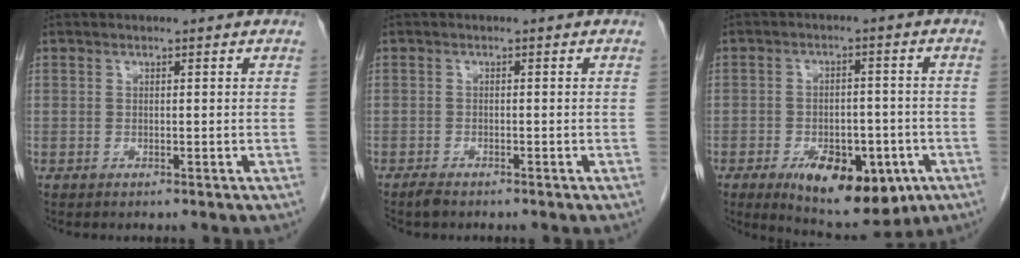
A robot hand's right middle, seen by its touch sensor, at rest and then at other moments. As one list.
[{"total": 1.4, "force": [-1.2, 0.4, 0.5], "torque": [-0.018, -0.003, -0.020]}, {"total": 12.9, "force": [-6.2, 6.1, 9.6], "torque": [-0.134, -0.006, -0.082]}]